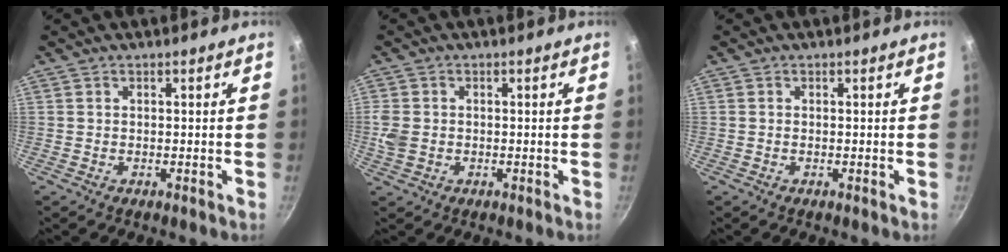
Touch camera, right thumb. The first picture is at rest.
{"total": 3.7, "force": [-0.2, 3.0, 2.2], "torque": [-0.045, -0.001, -0.003]}
{"total": 0.0}